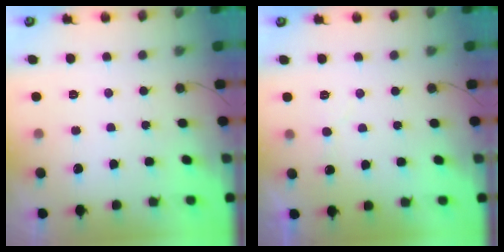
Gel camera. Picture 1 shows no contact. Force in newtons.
{"total": 3.6, "press": 3.6, "slide": 0.3}